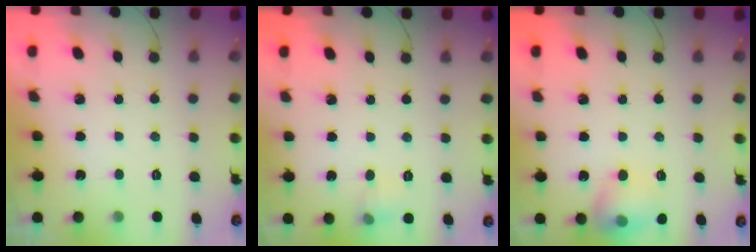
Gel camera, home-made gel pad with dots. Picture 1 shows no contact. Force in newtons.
{"total": 4.9, "press": 4.8, "slide": 1.1}
{"total": 11.6, "press": 11.5, "slide": 1.6}